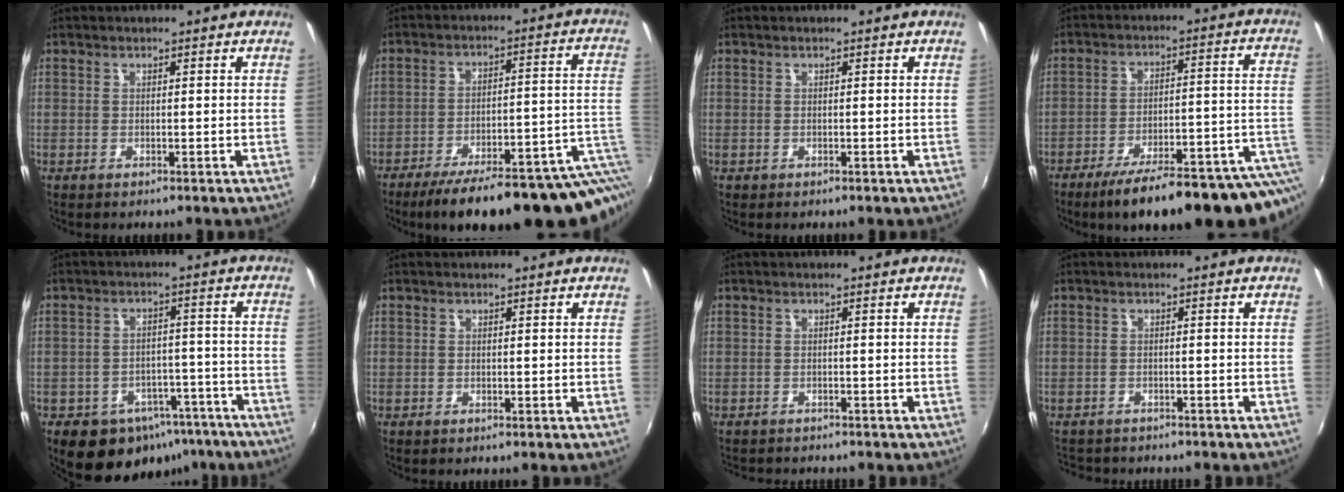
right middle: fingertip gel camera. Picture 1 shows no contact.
{"total": 21.9, "force": [-14.0, 4.1, 16.3], "torque": [-0.210, -0.027, -0.185]}
{"total": 0.0}
{"total": 21.1, "force": [-13.4, 3.3, 16.0], "torque": [-0.208, -0.035, -0.182]}
{"total": 14.7, "force": [-9.7, 9.3, 5.9], "torque": [-0.110, 0.023, -0.103]}
{"total": 0.0}
{"total": 2.8, "force": [-2.7, 0.7, 0.6], "torque": [-0.020, -0.014, -0.043]}
{"total": 5.0, "force": [-4.5, 1.7, 1.1], "torque": [-0.034, -0.013, -0.072]}